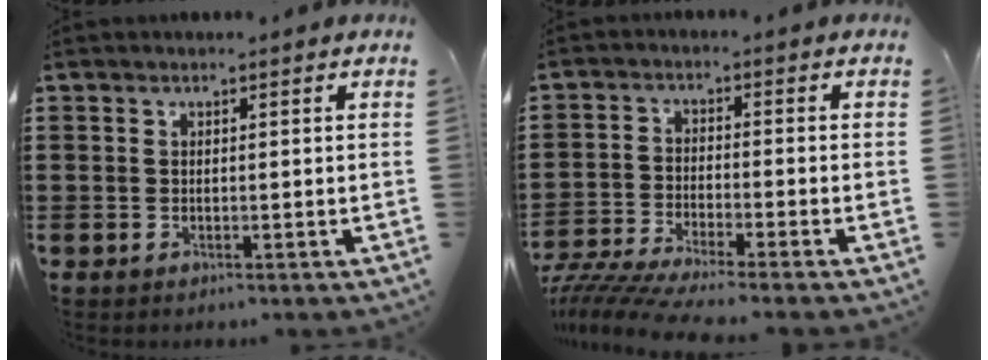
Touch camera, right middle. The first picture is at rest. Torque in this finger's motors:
{"motor_torque": [1.86, -0.27, 0.76, 0.21]}